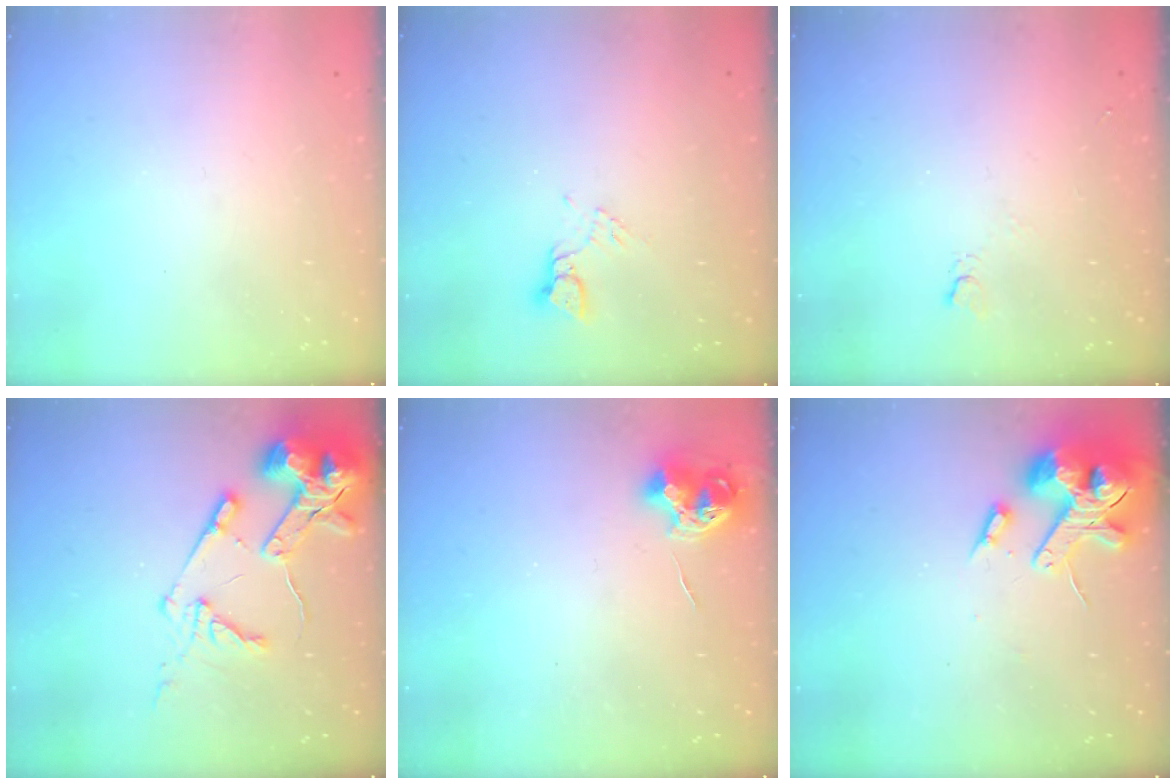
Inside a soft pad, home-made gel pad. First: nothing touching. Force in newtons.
{"total": 2.7, "press": 2.7, "slide": 0.2}
{"total": 2.7, "press": 2.6, "slide": 0.5}
{"total": 14.5, "press": 14.3, "slide": 1.9}
{"total": 8.4, "press": 8.4, "slide": 0.3}
{"total": 16.6, "press": 16.4, "slide": 2.6}